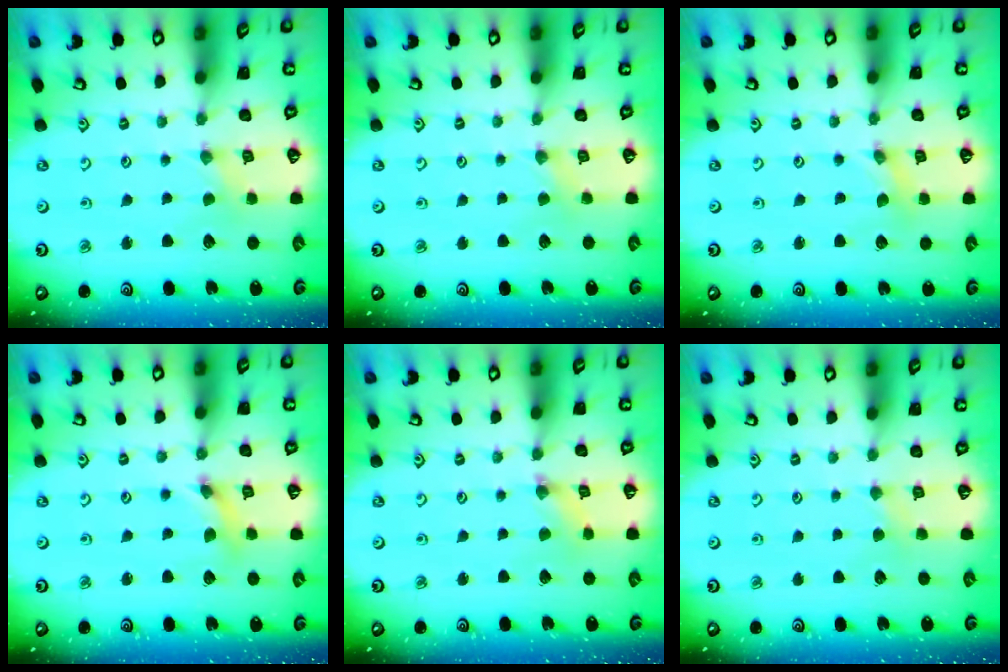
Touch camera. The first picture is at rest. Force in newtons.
{"total": 1.8, "press": 1.8, "slide": 0.3}
{"total": 0.7, "press": 0.6, "slide": 0.1}
{"total": 3.5, "press": 3.5, "slide": 0.5}
{"total": 1.0, "press": 1.0, "slide": 0.3}
{"total": 2.4, "press": 2.3, "slide": 0.3}